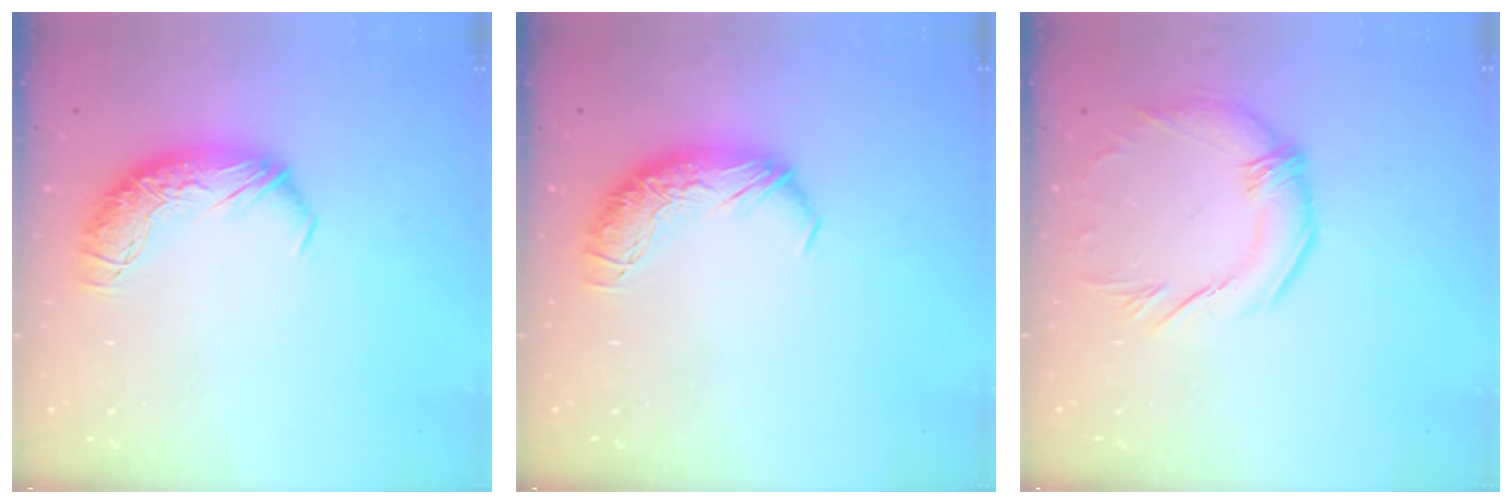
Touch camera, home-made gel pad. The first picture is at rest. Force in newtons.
{"total": 0.0}
{"total": 2.9, "press": 2.5, "slide": 1.5}